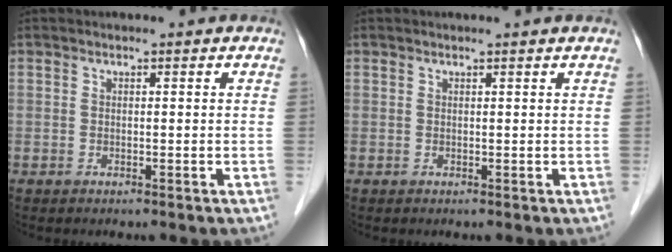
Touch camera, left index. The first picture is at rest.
{"total": 0.7, "force": [0.6, -0.2, 0.3], "torque": [-0.007, -0.001, 0.017]}